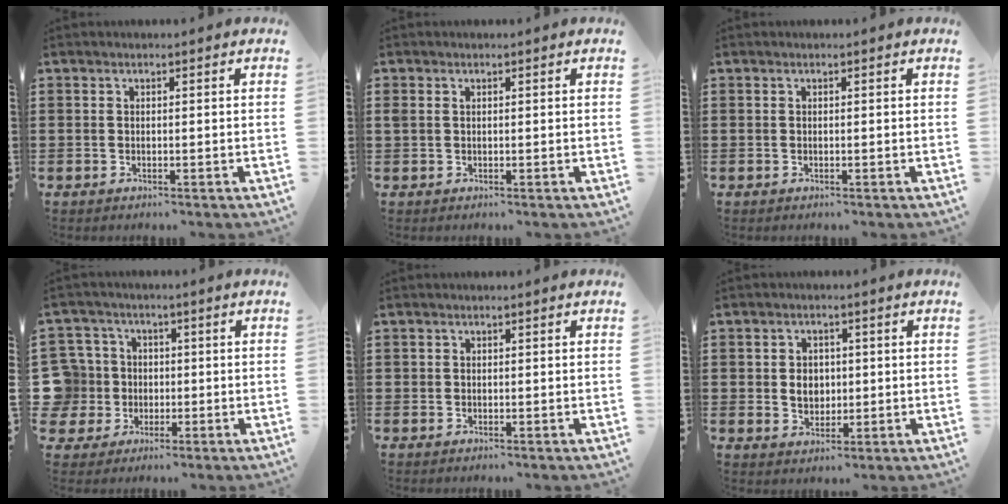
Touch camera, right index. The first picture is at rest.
{"total": 1.0, "force": [0.4, 0.7, 0.5], "torque": [-0.013, 0.004, 0.008]}
{"total": 0.0}
{"total": 8.0, "force": [-0.1, 7.7, 1.9], "torque": [-0.095, 0.012, -0.002]}
{"total": 0.5, "force": [0.2, 0.5, 0.1], "torque": [-0.003, 0.003, 0.003]}
{"total": 3.7, "force": [0.1, 3.0, 2.1], "torque": [-0.042, 0.006, -0.002]}